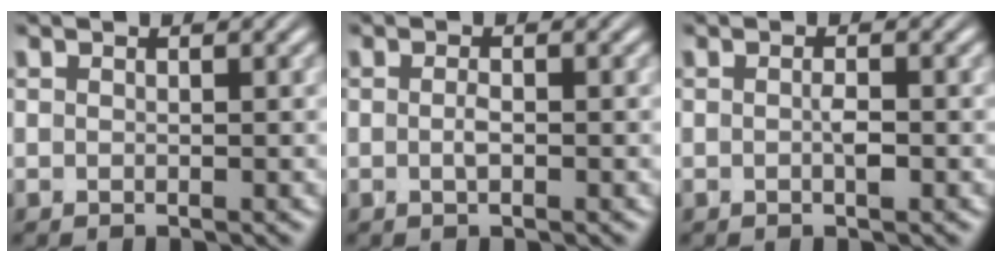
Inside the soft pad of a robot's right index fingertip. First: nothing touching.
{"total": 0.9, "force": [-0.3, -0.2, 0.8], "torque": [-0.013, -0.002, -0.007]}
{"total": 1.0, "force": [-0.2, 0.1, 1.0], "torque": [-0.015, -0.002, -0.007]}